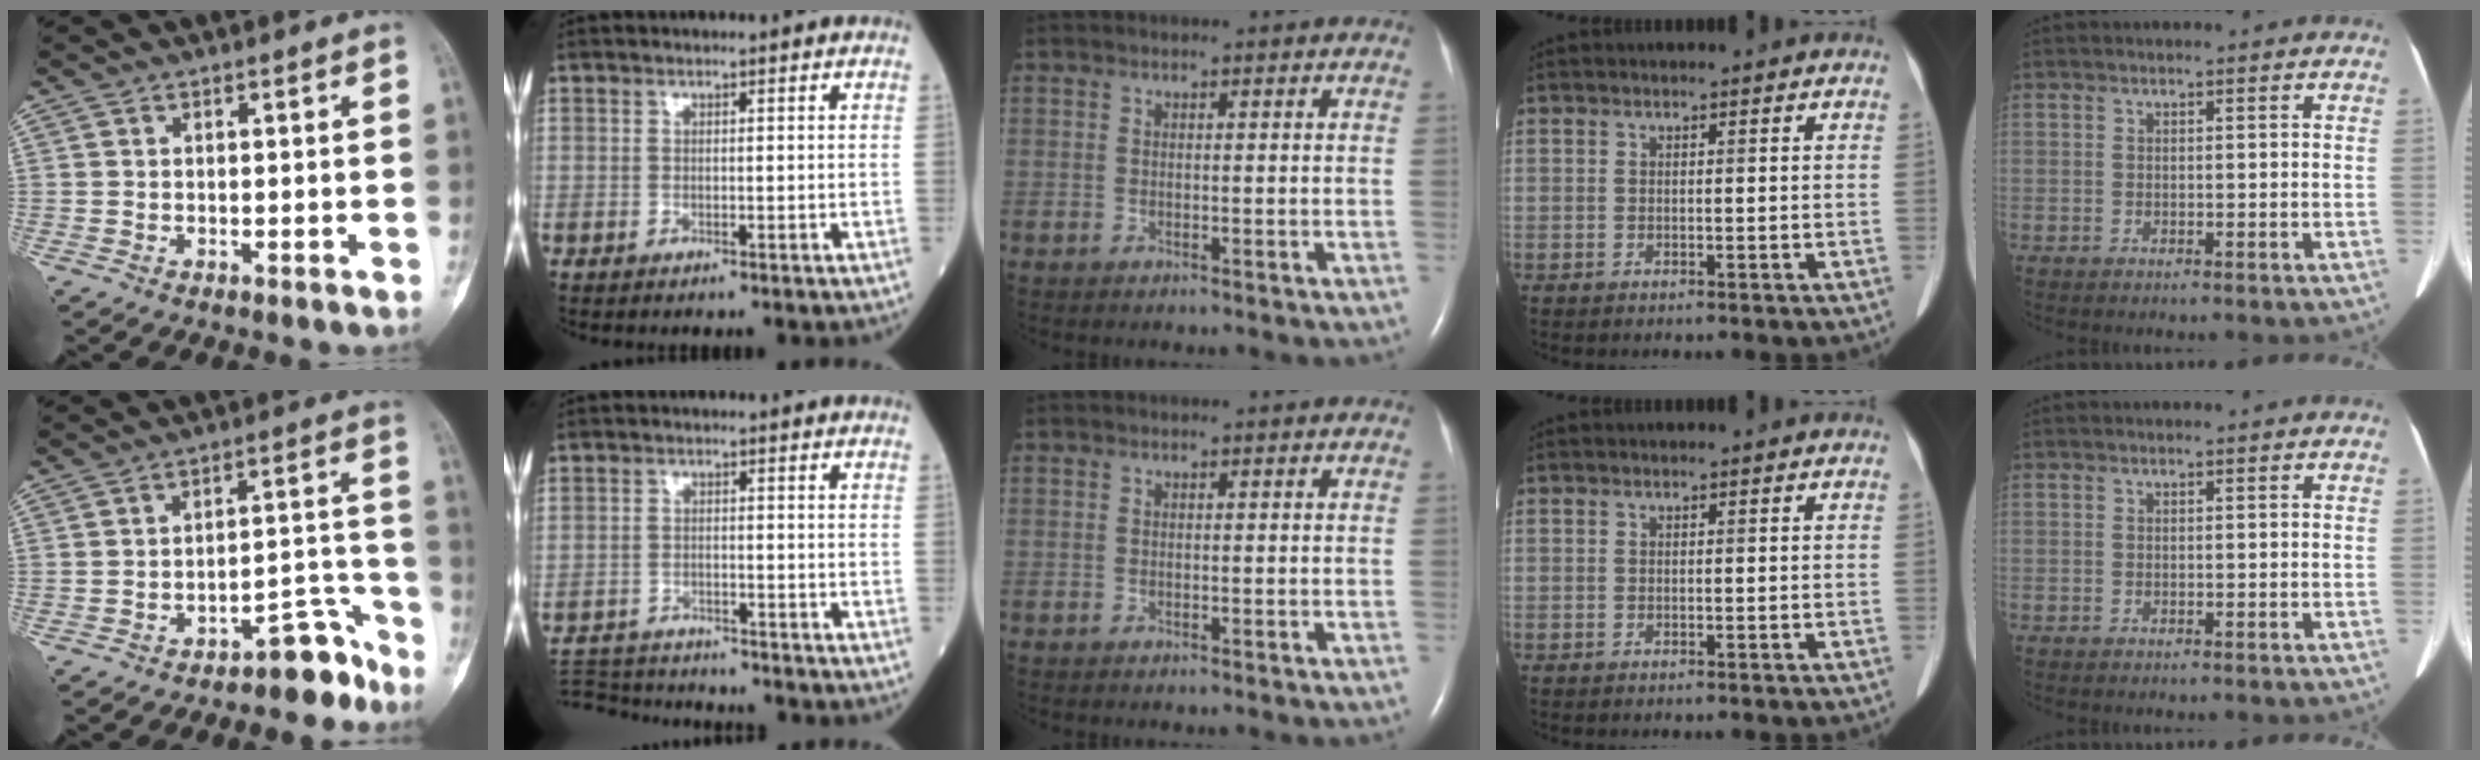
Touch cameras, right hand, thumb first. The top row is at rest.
{"thumb": {"total": 7.5, "force": [-6.4, 2.7, 2.8], "torque": [0.000, 0.104, -0.098]}, "index": {"total": 10.0, "force": [-9.7, 1.2, 2.0], "torque": [-0.042, 0.000, -0.157]}}